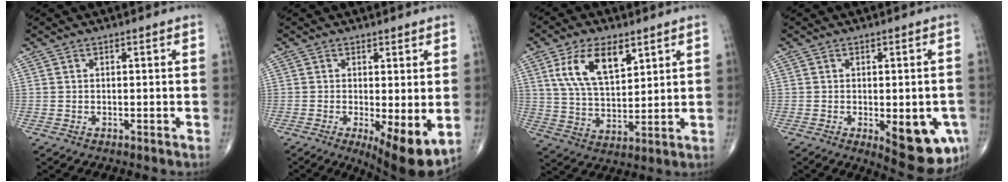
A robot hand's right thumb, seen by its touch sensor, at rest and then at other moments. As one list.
[{"total": 9.2, "force": [-1.7, 2.7, 8.6], "torque": [-0.128, -0.027, -0.020]}, {"total": 12.0, "force": [5.7, 5.9, 8.8], "torque": [-0.150, -0.022, 0.115]}, {"total": 11.9, "force": [-3.7, 4.5, 10.4], "torque": [-0.109, -0.008, -0.035]}]